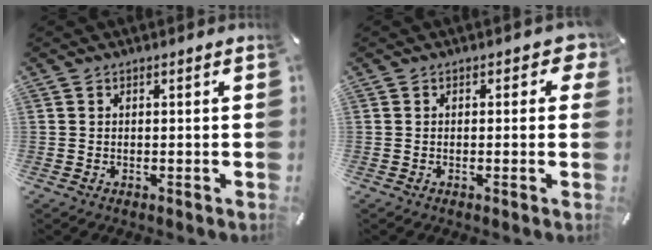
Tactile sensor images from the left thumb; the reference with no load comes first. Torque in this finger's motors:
{"motor_torque": [0.44, 0.28, 0.14, -0.07, 0.02]}